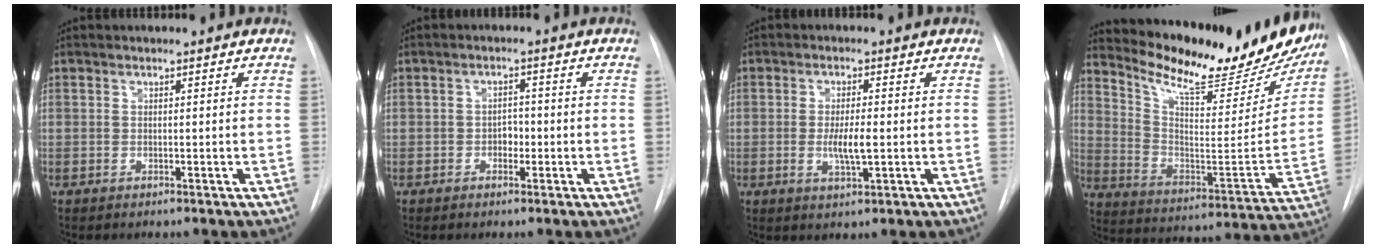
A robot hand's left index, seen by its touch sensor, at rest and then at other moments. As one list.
[{"total": 2.0, "force": [-0.6, 1.4, 1.3], "torque": [-0.015, 0.007, -0.009]}, {"total": 4.1, "force": [-0.4, 0.8, 4.0], "torque": [-0.078, -0.006, -0.005]}, {"total": 25.7, "force": [22.2, 5.2, 11.9], "torque": [-0.189, -0.068, 0.306]}]